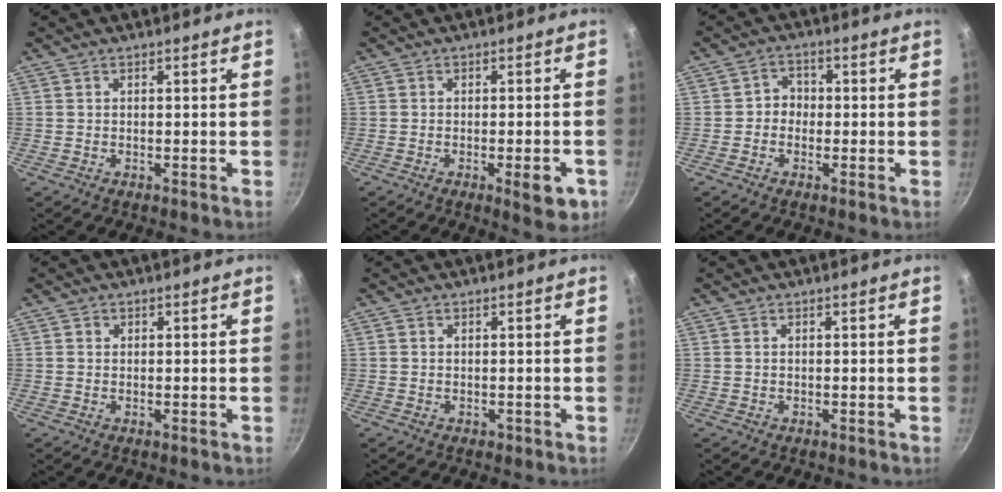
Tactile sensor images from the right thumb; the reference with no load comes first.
{"total": 6.1, "force": [-2.4, 2.0, 5.2], "torque": [-0.052, 0.008, -0.026]}
{"total": 3.3, "force": [-0.7, 2.9, 1.2], "torque": [0.004, 0.012, -0.020]}
{"total": 0.8, "force": [0.3, 0.7, 0.2], "torque": [0.001, 0.003, 0.002]}
{"total": 0.6, "force": [0.0, 0.6, 0.1], "torque": [0.004, 0.001, -0.001]}
{"total": 0.0}